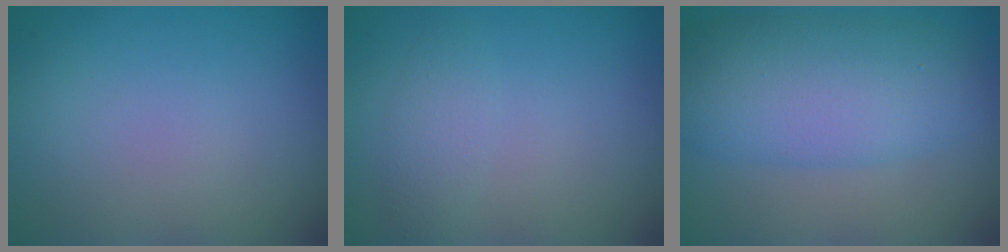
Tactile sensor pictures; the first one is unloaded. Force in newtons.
{"total": 1.8, "press": 1.8, "slide": 0.1}
{"total": 7.9, "press": 7.9, "slide": 0.4}